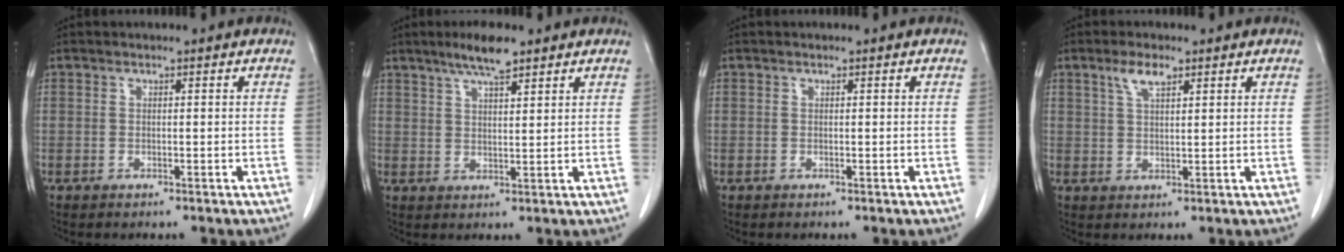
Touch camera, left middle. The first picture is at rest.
{"total": 5.8, "force": [4.2, 0.9, 3.8], "torque": [-0.074, 0.005, 0.074]}
{"total": 0.0}
{"total": 3.6, "force": [2.2, 1.2, 2.5], "torque": [-0.055, 0.005, 0.046]}